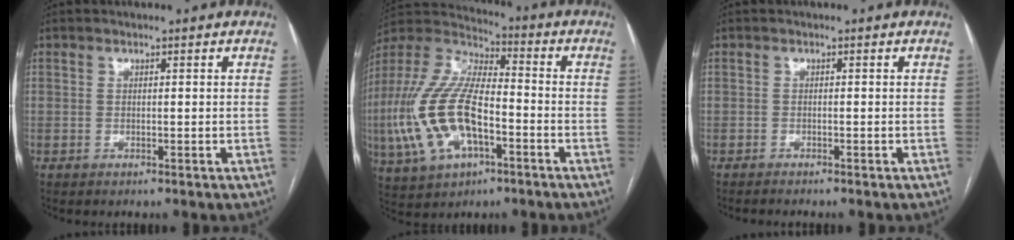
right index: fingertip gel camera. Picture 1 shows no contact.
{"total": 18.3, "force": [-4.9, 7.9, 15.7], "torque": [-0.353, 0.005, -0.087]}
{"total": 1.9, "force": [-1.8, -0.1, 0.7], "torque": [-0.009, -0.001, -0.024]}